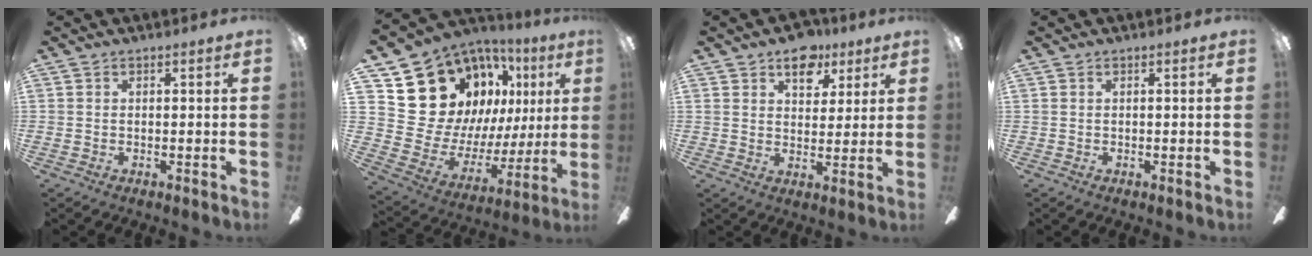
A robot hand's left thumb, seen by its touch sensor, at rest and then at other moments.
{"total": 18.5, "force": [11.4, 13.2, 6.1], "torque": [-0.109, -0.090, 0.246]}
{"total": 8.9, "force": [5.5, 5.6, 4.3], "torque": [-0.036, -0.024, 0.093]}
{"total": 0.0}